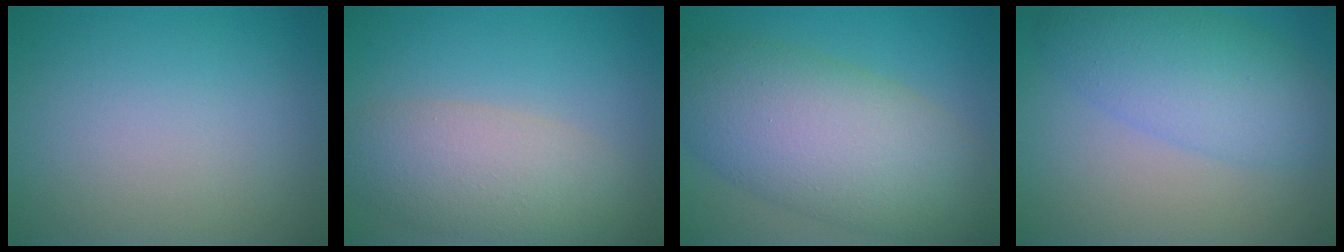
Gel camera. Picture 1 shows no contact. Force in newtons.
{"total": 5.7, "press": 5.7, "slide": 0.4}
{"total": 10.4, "press": 10.4, "slide": 0.3}
{"total": 5.5, "press": 5.5, "slide": 0.1}